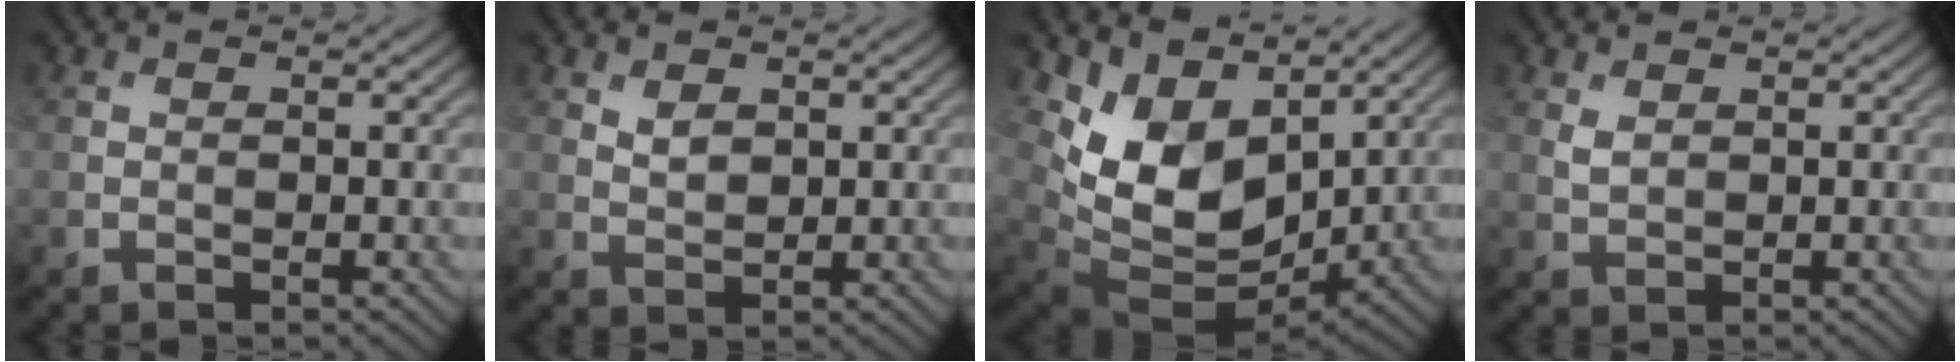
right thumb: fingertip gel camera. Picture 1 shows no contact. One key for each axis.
{"total": 1.8, "fx": 1.0, "fy": 1.1, "fz": 1.1, "tx": -0.025, "ty": -0.003, "tz": 0.023}
{"total": 11.6, "fx": 4.3, "fy": 7.4, "fz": 7.9, "tx": -0.177, "ty": -0.006, "tz": 0.088}
{"total": 1.4, "fx": 0.8, "fy": 0.7, "fz": 0.8, "tx": -0.026, "ty": -0.002, "tz": 0.022}